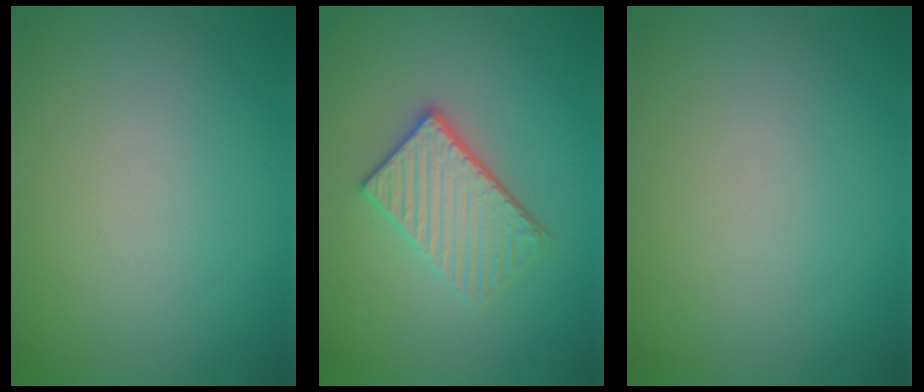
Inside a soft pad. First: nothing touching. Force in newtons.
{"total": 3.8, "press": 3.2, "slide": 2.0}
{"total": 0.0}